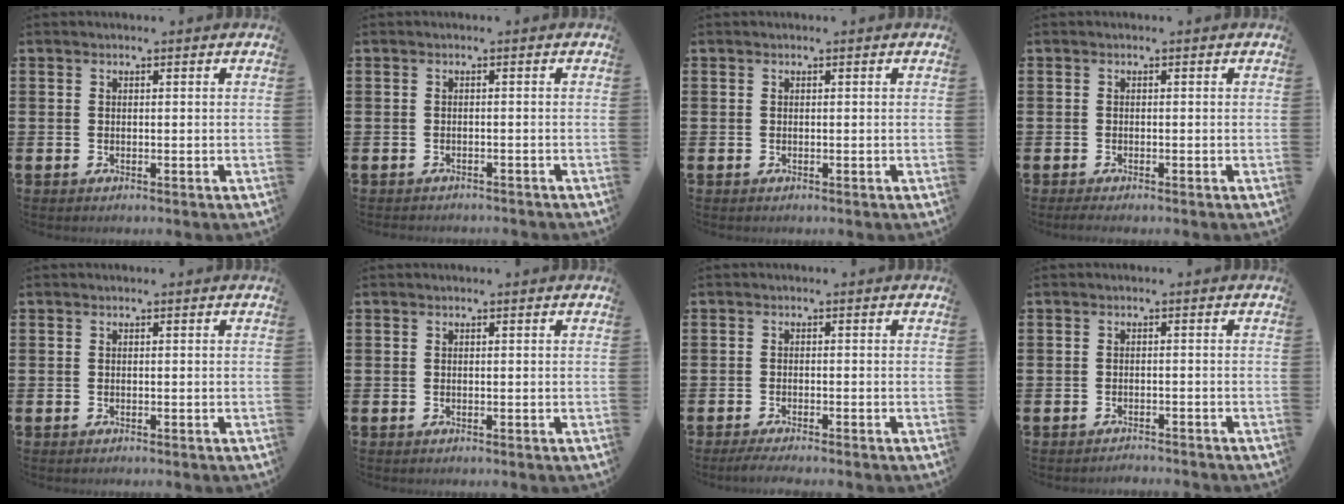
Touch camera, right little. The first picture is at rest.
{"total": 0.7, "force": [-0.7, 0.1, -0.1], "torque": [-0.001, 0.000, -0.015]}
{"total": 0.0}
{"total": 0.7, "force": [-0.4, 0.1, 0.6], "torque": [-0.009, -0.002, -0.008]}
{"total": 0.0}
{"total": 0.0}
{"total": 1.4, "force": [-1.1, 0.0, 0.9], "torque": [-0.014, 0.000, -0.020]}
{"total": 1.1, "force": [-1.1, -0.1, 0.0], "torque": [-0.002, 0.002, -0.023]}